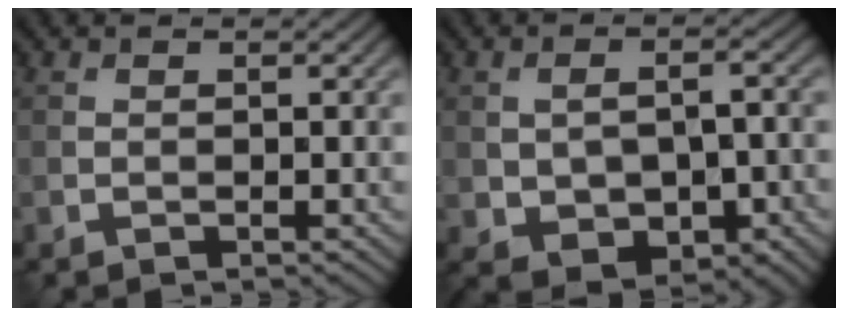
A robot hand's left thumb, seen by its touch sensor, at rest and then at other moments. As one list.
[{"total": 8.0, "force": [-1.8, 4.9, 6.1], "torque": [-0.111, -0.017, -0.019]}]